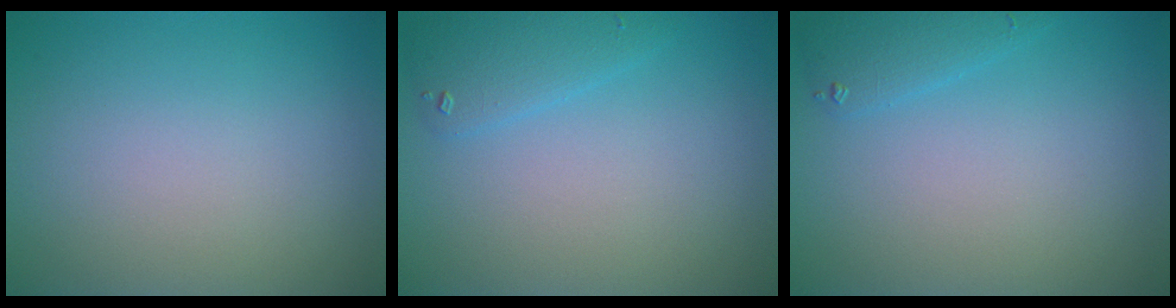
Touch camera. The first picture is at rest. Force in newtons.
{"total": 2.1, "press": 2.1, "slide": 0.2}
{"total": 1.7, "press": 1.7, "slide": 0.2}